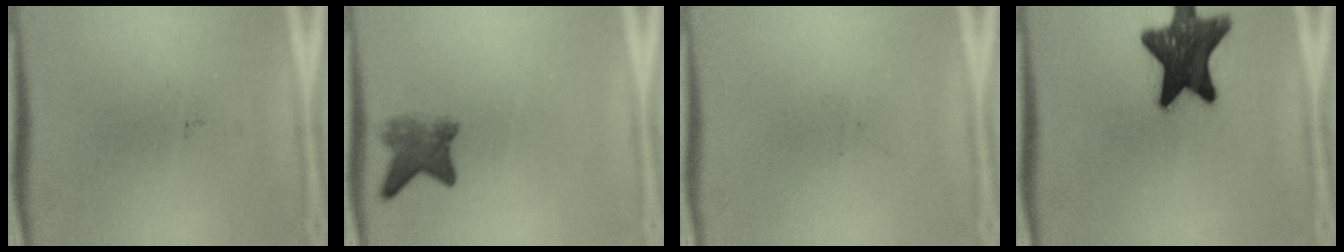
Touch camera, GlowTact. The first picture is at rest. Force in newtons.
{"total": 4.2}
{"total": 0.0}
{"total": 15.8}